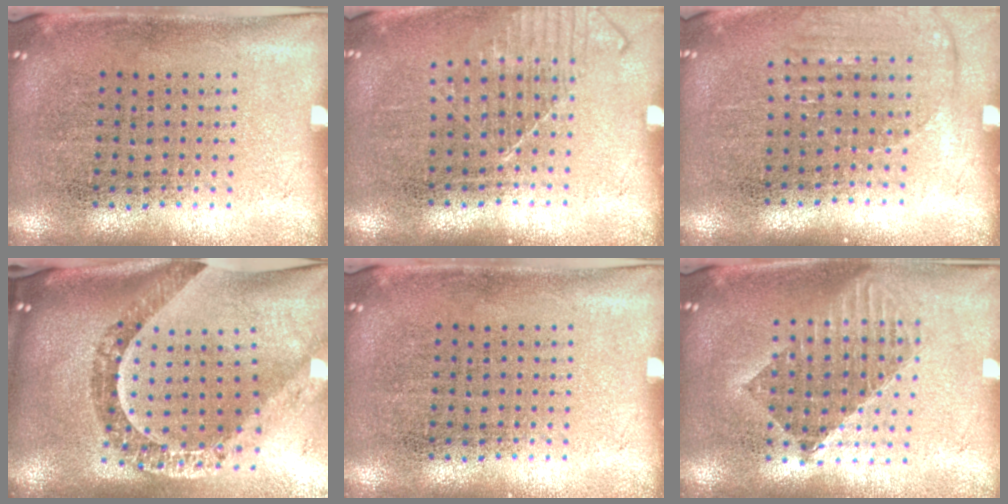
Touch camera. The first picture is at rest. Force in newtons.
{"total": 1.2, "press": 1.2, "slide": 0.4}
{"total": 1.4, "press": 1.2, "slide": 0.6}
{"total": 2.1, "press": 1.8, "slide": 1.2}
{"total": 0.0}
{"total": 1.6, "press": 1.3, "slide": 0.9}